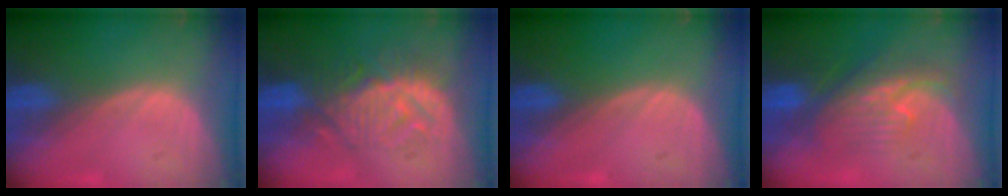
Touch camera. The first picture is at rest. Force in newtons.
{"total": 9.2, "press": 8.6, "slide": 3.2}
{"total": 0.0}
{"total": 7.9, "press": 7.5, "slide": 2.5}